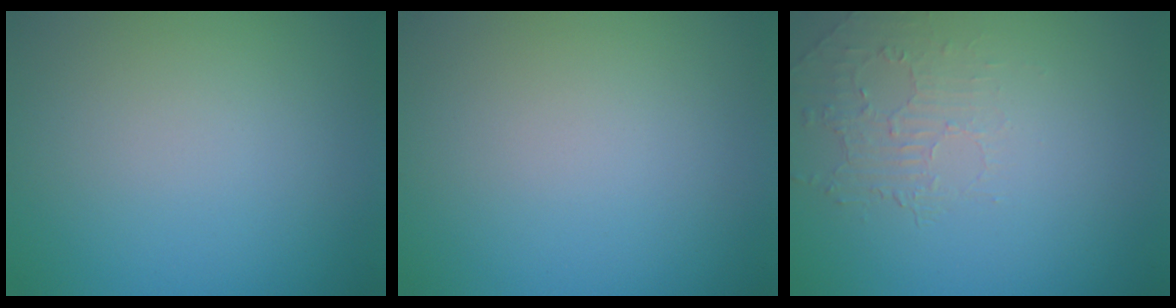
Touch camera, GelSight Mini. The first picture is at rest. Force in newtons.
{"total": 0.0}
{"total": 2.0, "press": 0.6, "slide": 1.9}